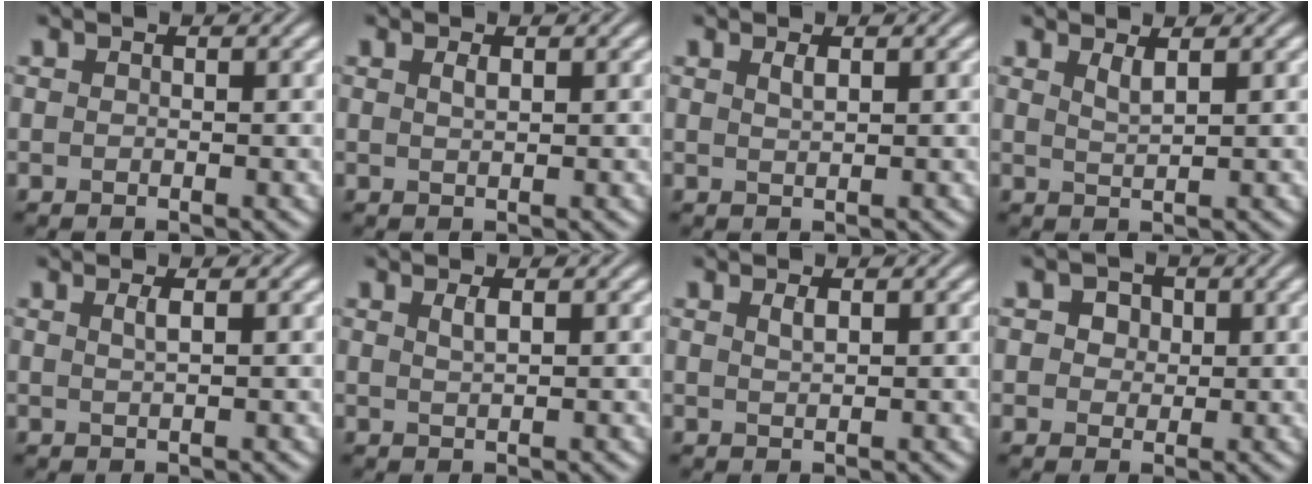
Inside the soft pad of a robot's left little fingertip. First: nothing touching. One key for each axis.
{"total": 0.8, "fx": 0.4, "fy": 0.2, "fz": 0.6, "tx": -0.012, "ty": 0.002, "tz": 0.008}
{"total": 1.0, "fx": 0.6, "fy": 0.3, "fz": 0.7, "tx": -0.013, "ty": 0.002, "tz": 0.010}
{"total": 1.5, "fx": 0.9, "fy": 0.4, "fz": 1.1, "tx": -0.017, "ty": 0.000, "tz": 0.016}
{"total": 1.2, "fx": 0.4, "fy": 0.4, "fz": 1.1, "tx": -0.016, "ty": 0.003, "tz": 0.005}
{"total": 1.2, "fx": 0.5, "fy": 0.4, "fz": 1.0, "tx": -0.015, "ty": 0.002, "tz": 0.009}
{"total": 0.9, "fx": 0.5, "fy": 0.3, "fz": 0.7, "tx": -0.013, "ty": 0.002, "tz": 0.010}
{"total": 3.2, "fx": 1.4, "fy": 2.4, "fz": 1.6, "tx": -0.027, "ty": 0.013, "tz": 0.007}